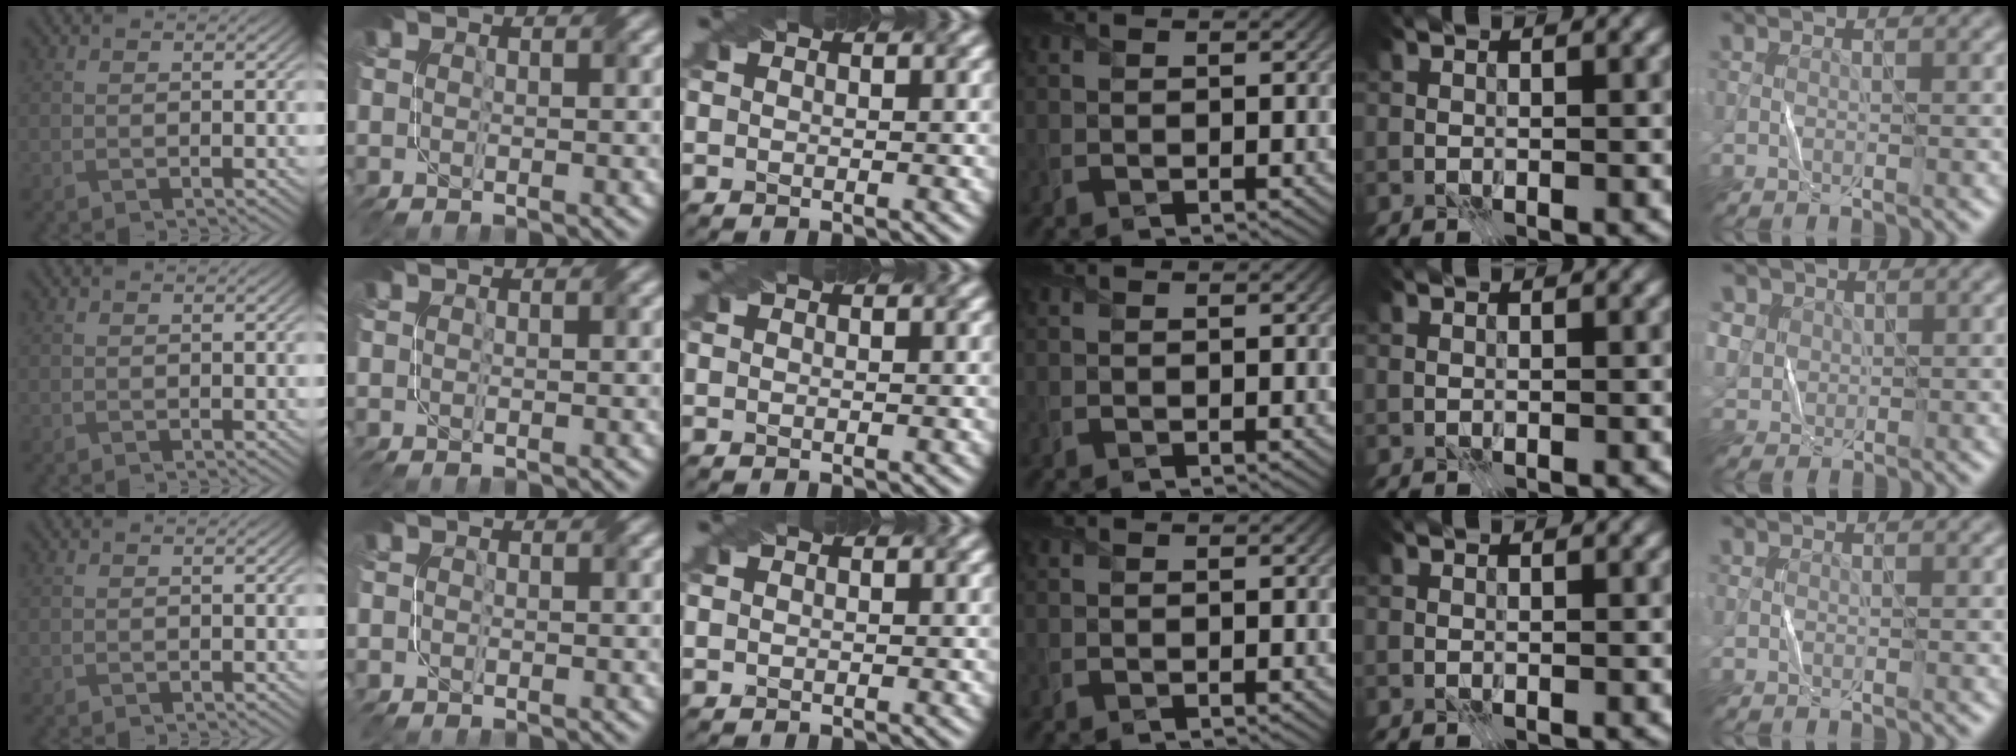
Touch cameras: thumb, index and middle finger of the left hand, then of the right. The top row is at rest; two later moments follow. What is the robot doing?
{"motion": "fold", "object": "paper"}